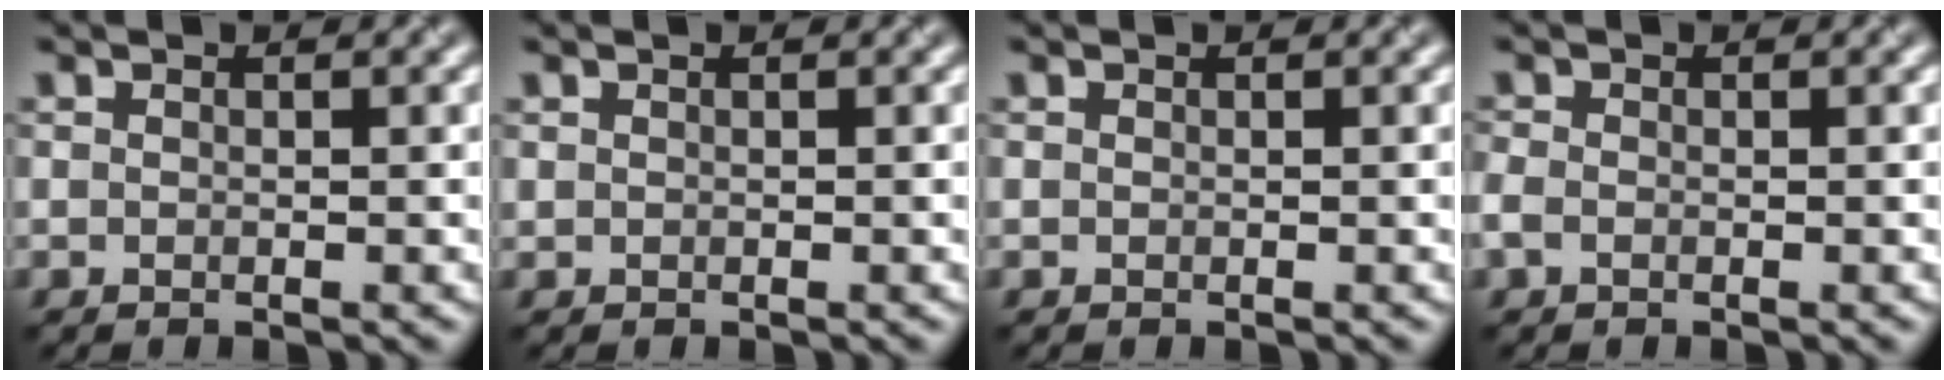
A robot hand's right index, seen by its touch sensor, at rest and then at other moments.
{"total": 0.0}
{"total": 0.0}
{"total": 1.2, "force": [-0.4, 0.8, 0.7], "torque": [-0.019, 0.004, -0.013]}